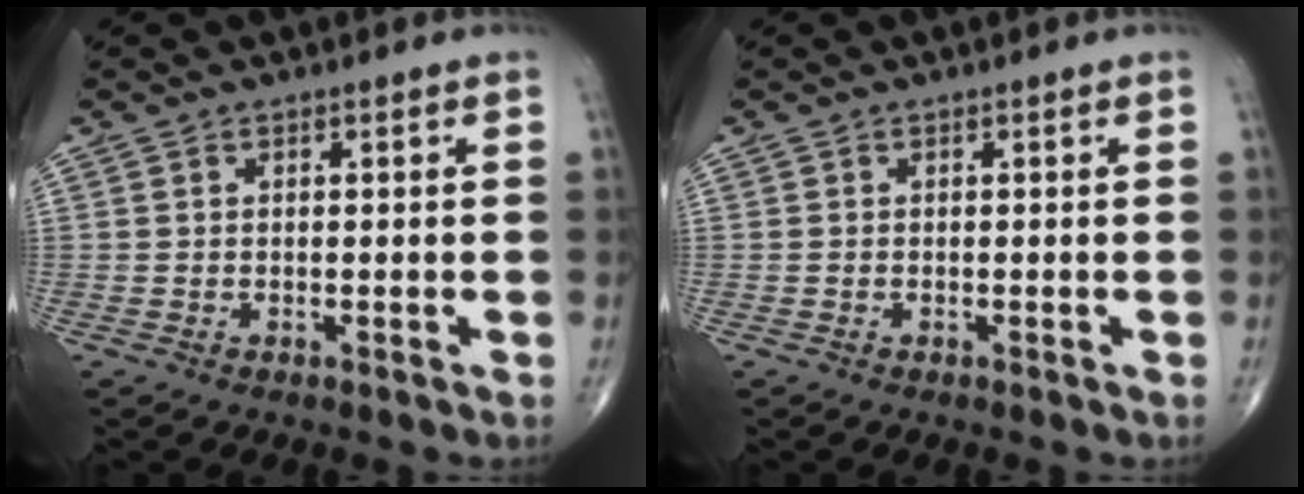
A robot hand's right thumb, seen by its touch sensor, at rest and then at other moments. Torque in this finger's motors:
{"motor_torque": [-0.21, 0.12, 0.14, 0.02, -0.03]}